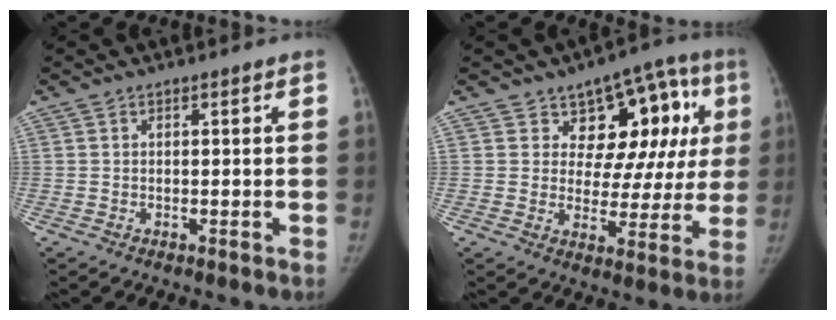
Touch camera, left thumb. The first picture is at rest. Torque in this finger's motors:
{"motor_torque": [0.04, 0.04, 0.61, -0.52, 0.06]}